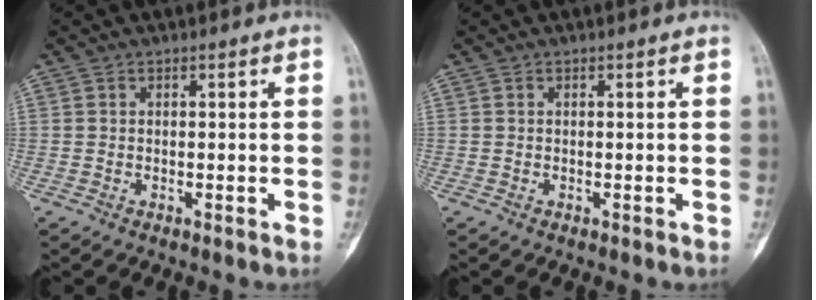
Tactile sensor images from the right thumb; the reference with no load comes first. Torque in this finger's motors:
{"motor_torque": [0.05, 0.05, 0.04, 0.06, 0.10]}